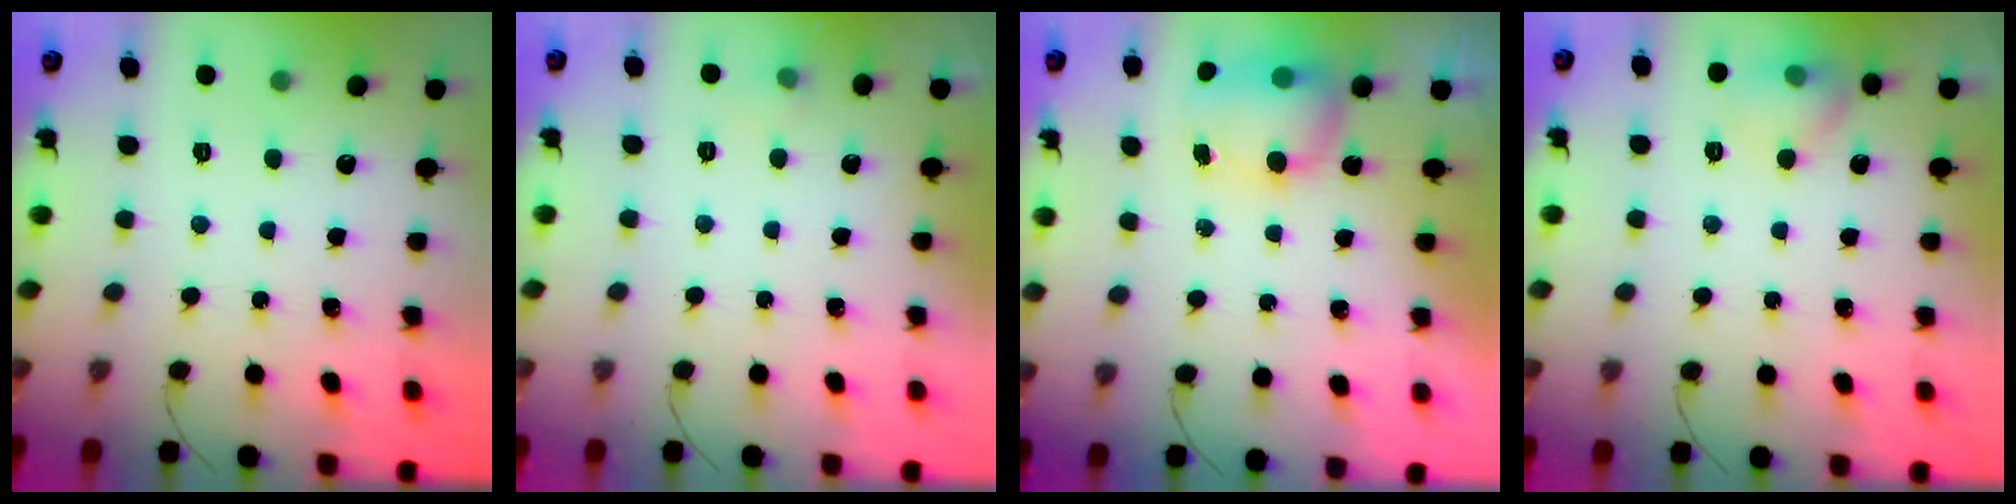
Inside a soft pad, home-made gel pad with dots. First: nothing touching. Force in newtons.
{"total": 7.8, "press": 3.4, "slide": 7.0}
{"total": 7.4, "press": 7.3, "slide": 1.1}
{"total": 7.4, "press": 7.2, "slide": 1.9}